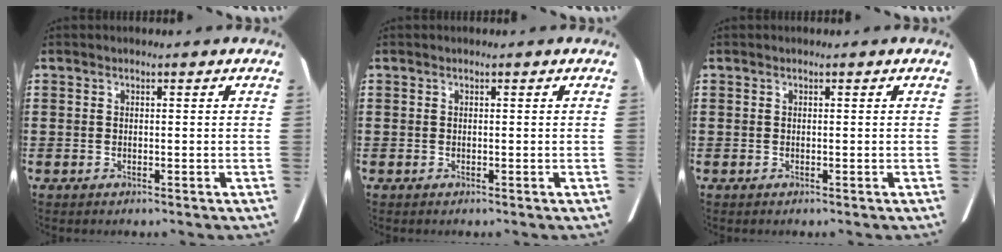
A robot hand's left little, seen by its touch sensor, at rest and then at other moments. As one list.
[{"total": 0.0}, {"total": 0.0}]